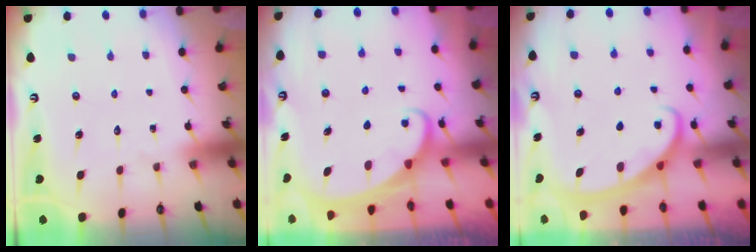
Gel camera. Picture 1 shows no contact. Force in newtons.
{"total": 1.9, "press": 1.9, "slide": 0.2}
{"total": 2.8, "press": 2.8, "slide": 0.4}